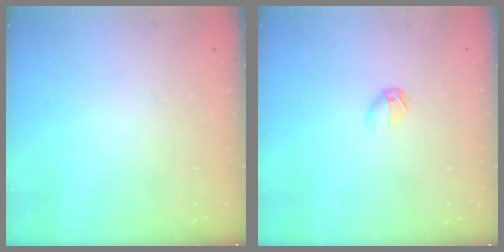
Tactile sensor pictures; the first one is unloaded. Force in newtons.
{"total": 3.8, "press": 3.6, "slide": 1.1}